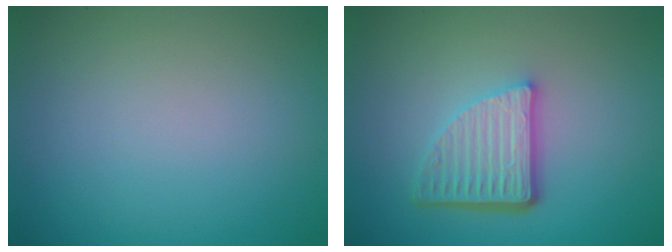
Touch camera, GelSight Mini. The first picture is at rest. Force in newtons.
{"total": 5.1, "press": 3.6, "slide": 3.7}